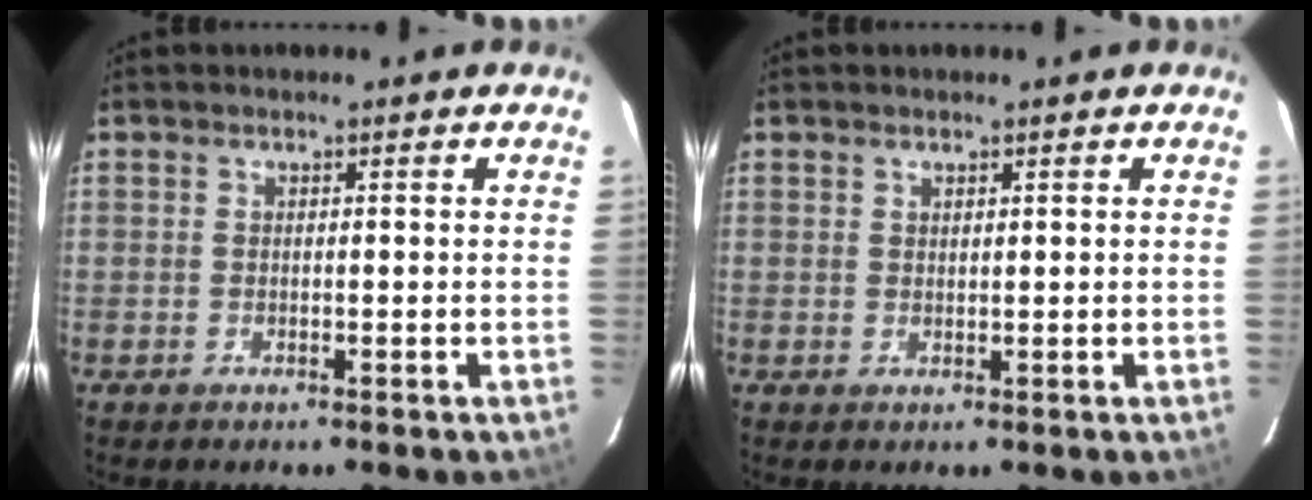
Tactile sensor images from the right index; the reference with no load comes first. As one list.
[{"total": 0.7, "force": [0.7, 0.3, 0.2], "torque": [-0.004, 0.002, 0.012]}]